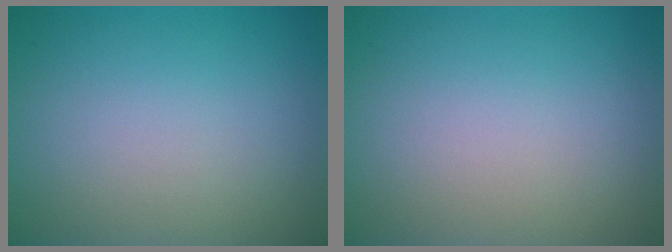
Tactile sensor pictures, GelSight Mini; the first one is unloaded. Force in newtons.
{"total": 0.0}